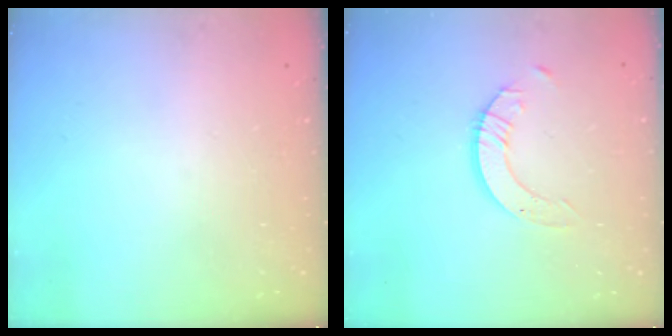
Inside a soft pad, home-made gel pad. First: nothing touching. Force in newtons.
{"total": 3.5, "press": 3.4, "slide": 0.4}